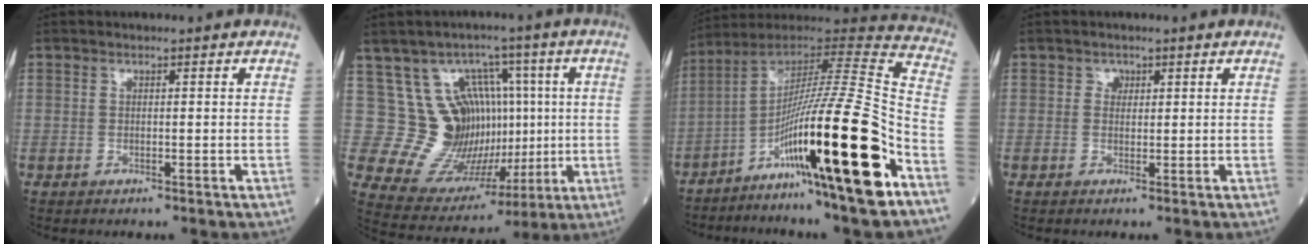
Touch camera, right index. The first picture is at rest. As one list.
[{"total": 13.2, "force": [2.0, 10.5, 7.7], "torque": [-0.129, 0.041, 0.064]}, {"total": 27.6, "force": [-11.7, 0.6, 25.0], "torque": [-0.374, -0.030, -0.196]}, {"total": 0.9, "force": [0.3, 0.8, 0.2], "torque": [0.000, 0.000, 0.004]}]